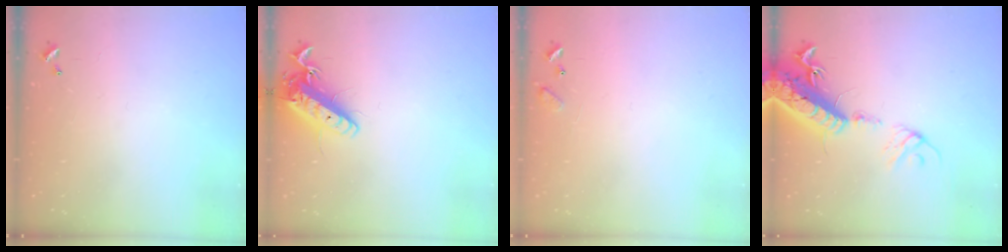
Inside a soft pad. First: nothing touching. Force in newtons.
{"total": 14.0, "press": 13.7, "slide": 2.6}
{"total": 6.4, "press": 6.4, "slide": 0.5}
{"total": 22.7, "press": 22.1, "slide": 4.9}